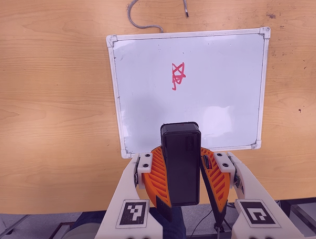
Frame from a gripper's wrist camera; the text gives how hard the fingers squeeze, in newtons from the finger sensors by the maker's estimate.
{"total": 9.9, "left": 10.1, "right": 9.7}